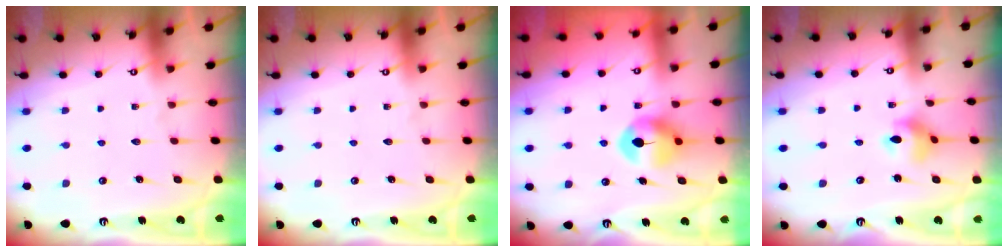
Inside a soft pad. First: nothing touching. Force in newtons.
{"total": 0.0}
{"total": 9.4, "press": 9.4, "slide": 0.4}
{"total": 6.4, "press": 6.4, "slide": 0.2}